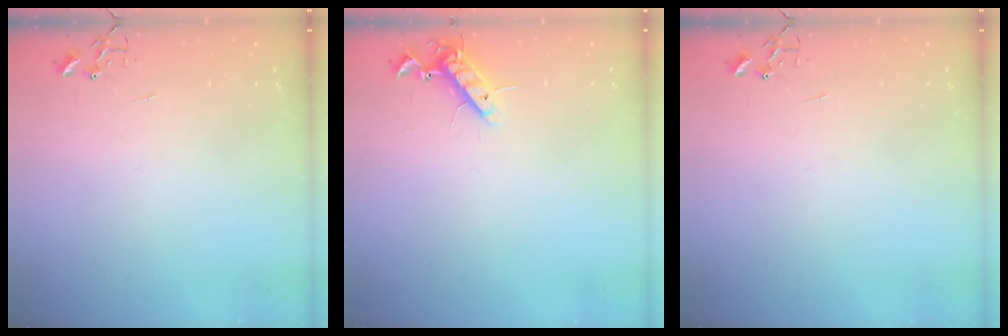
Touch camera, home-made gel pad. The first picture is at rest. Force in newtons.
{"total": 10.0, "press": 9.8, "slide": 1.5}
{"total": 0.0}